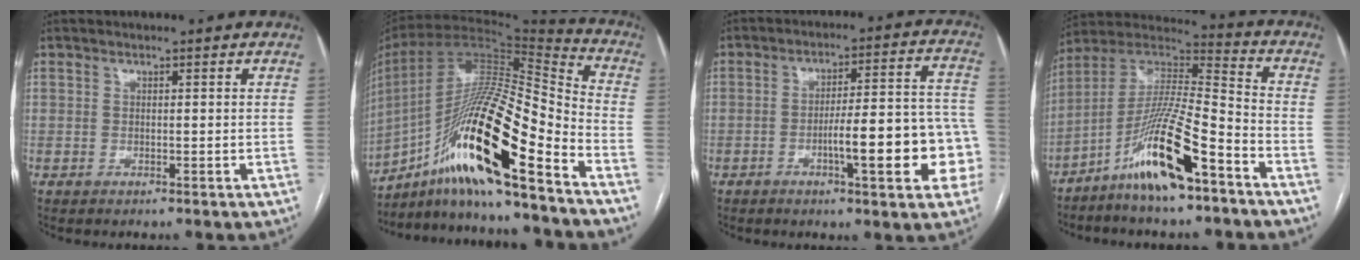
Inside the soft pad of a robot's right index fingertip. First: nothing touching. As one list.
[{"total": 23.4, "force": [-13.0, 2.6, 19.3], "torque": [-0.369, -0.004, -0.231]}, {"total": 14.6, "force": [-4.5, 2.6, 13.7], "torque": [-0.160, 0.034, -0.053]}, {"total": 15.1, "force": [-9.0, 1.3, 12.1], "torque": [-0.238, -0.002, -0.167]}]